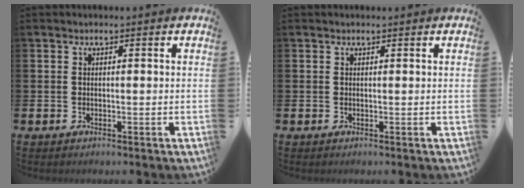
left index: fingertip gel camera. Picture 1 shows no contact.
{"total": 0.0}